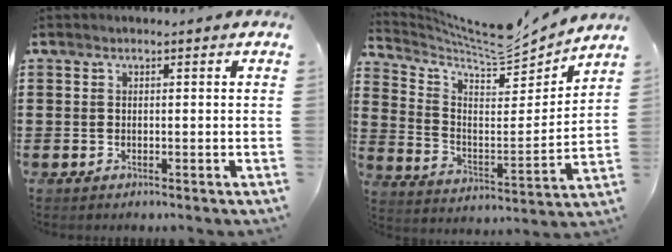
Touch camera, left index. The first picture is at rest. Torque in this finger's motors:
{"motor_torque": [1.08, -1.06, 0.02, 0.00]}